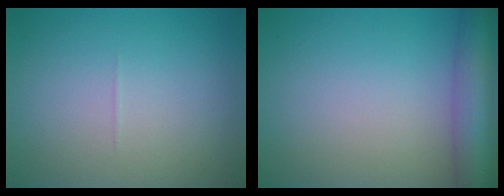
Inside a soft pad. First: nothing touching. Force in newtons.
{"total": 6.9, "press": 6.9, "slide": 0.2}